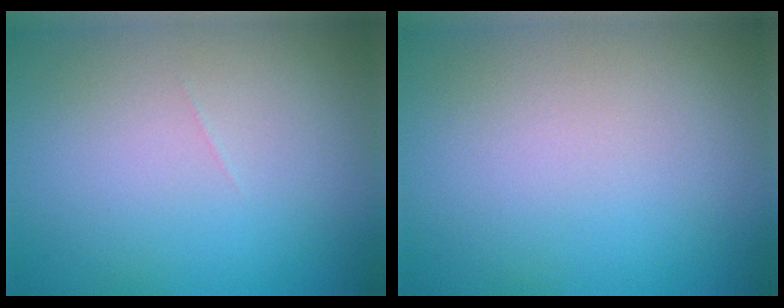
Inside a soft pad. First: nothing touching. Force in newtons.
{"total": 0.0}